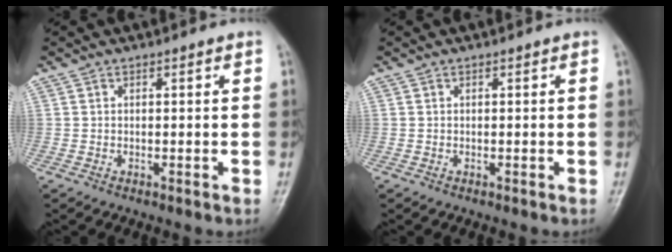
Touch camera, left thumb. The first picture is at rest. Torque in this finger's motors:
{"motor_torque": [-0.08, -0.06, 0.03, -0.01, 0.00]}